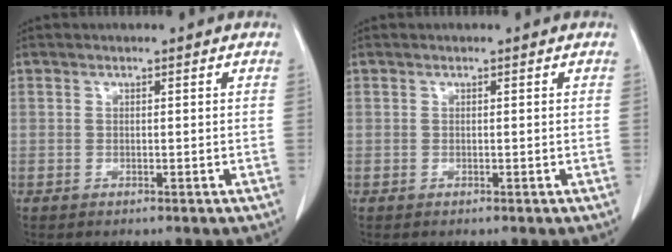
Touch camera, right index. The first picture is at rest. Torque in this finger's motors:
{"motor_torque": [0.00, 0.00, 0.00, 0.00]}